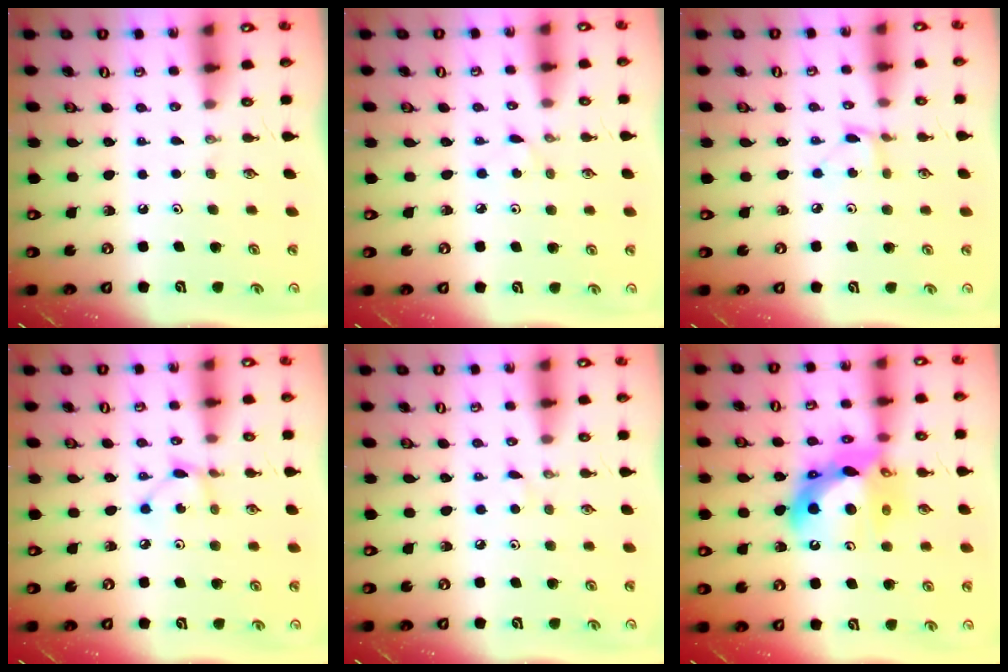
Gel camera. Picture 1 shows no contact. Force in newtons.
{"total": 2.9, "press": 2.9, "slide": 0.1}
{"total": 3.5, "press": 3.5, "slide": 0.4}
{"total": 3.3, "press": 3.3, "slide": 0.1}
{"total": 2.1, "press": 2.1, "slide": 0.3}
{"total": 16.6, "press": 16.5, "slide": 1.6}